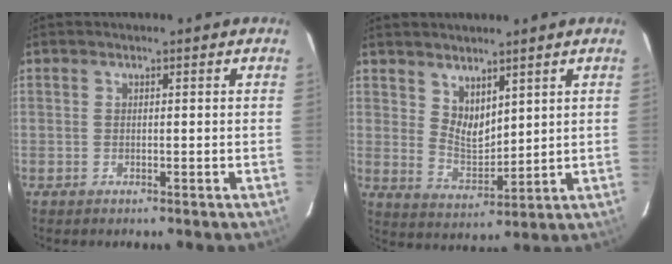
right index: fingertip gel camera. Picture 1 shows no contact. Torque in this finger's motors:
{"motor_torque": [0.12, 0.23, -0.02, 0.01]}